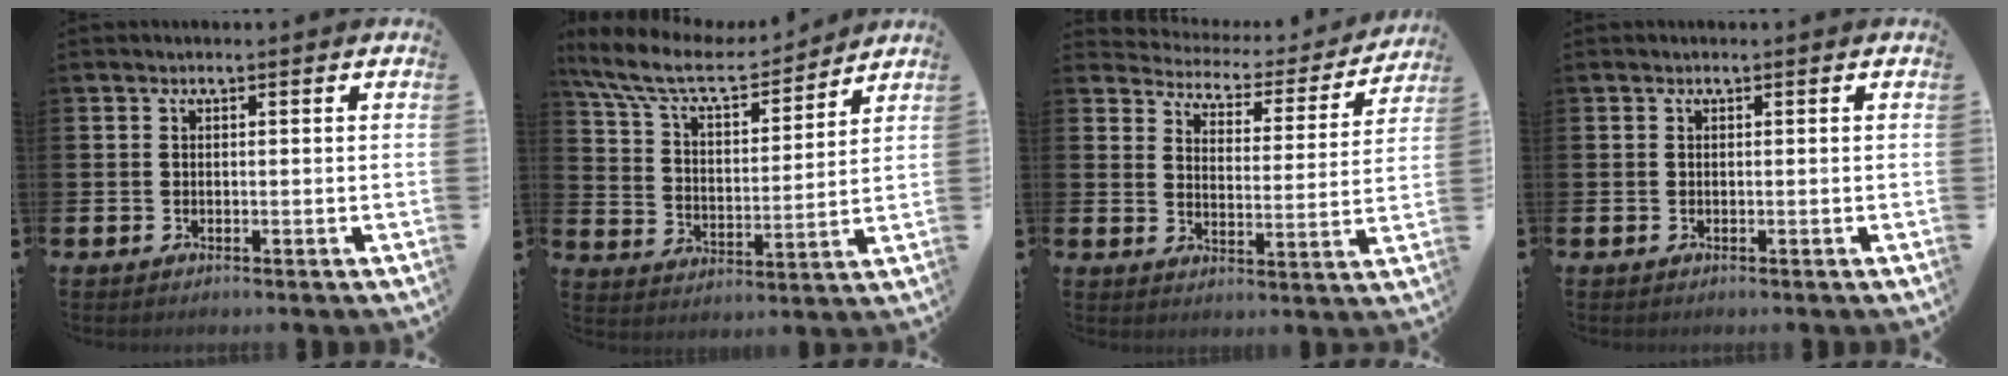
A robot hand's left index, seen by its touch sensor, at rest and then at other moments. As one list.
[{"total": 10.0, "force": [8.7, 2.6, 4.1], "torque": [-0.113, -0.054, 0.149]}, {"total": 4.0, "force": [3.8, 1.2, 0.3], "torque": [-0.025, -0.039, 0.055]}, {"total": 0.0}]